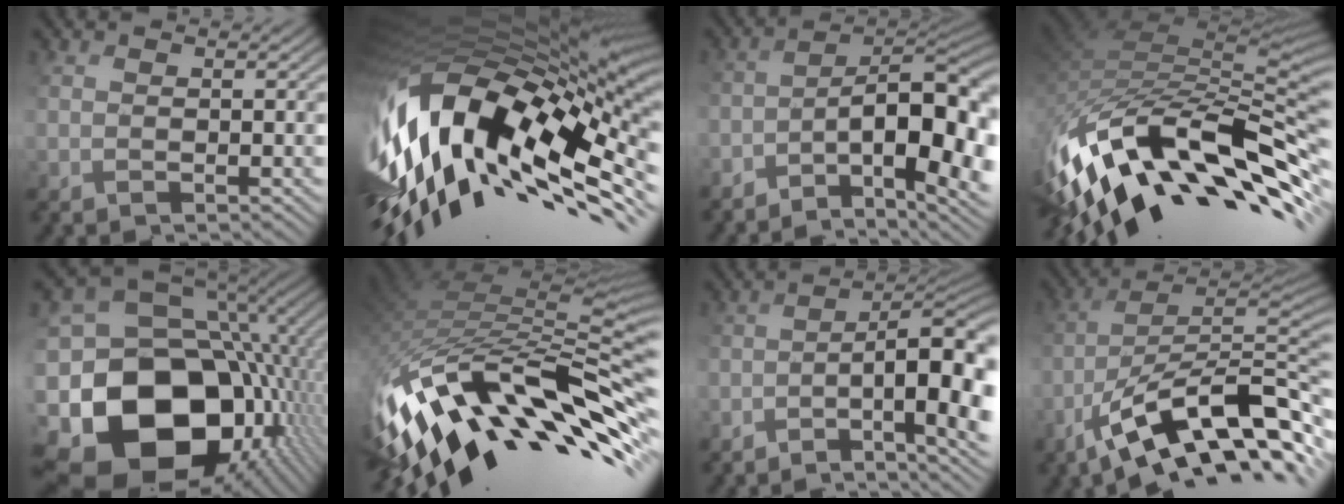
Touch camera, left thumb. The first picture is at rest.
{"total": 18.5, "force": [-3.3, 9.6, 15.4], "torque": [-0.315, -0.034, -0.057]}
{"total": 14.1, "force": [-6.2, 5.8, 11.2], "torque": [-0.166, -0.010, -0.086]}
{"total": 16.4, "force": [-6.4, 5.7, 14.0], "torque": [-0.287, -0.004, -0.109]}
{"total": 21.3, "force": [-6.2, 15.8, 12.8], "torque": [-0.292, -0.029, -0.073]}
{"total": 15.8, "force": [-8.0, 5.1, 12.7], "torque": [-0.248, -0.001, -0.138]}
{"total": 13.8, "force": [-5.8, 4.5, 11.7], "torque": [-0.147, -0.007, -0.069]}
{"total": 13.1, "force": [-7.5, 4.5, 9.8], "torque": [-0.178, -0.006, -0.131]}